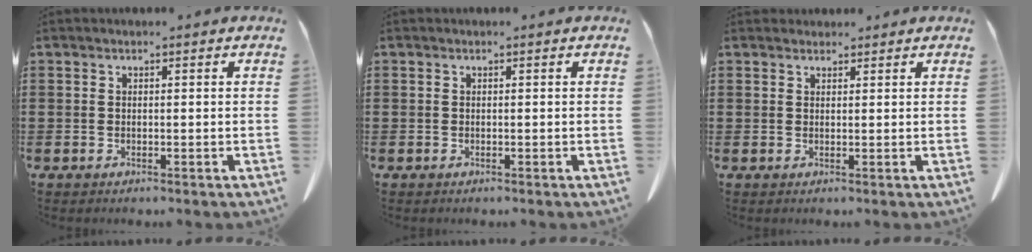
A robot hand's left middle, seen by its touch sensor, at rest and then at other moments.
{"total": 0.0}
{"total": 1.6, "force": [1.5, 0.5, 0.0], "torque": [-0.004, 0.001, 0.030]}